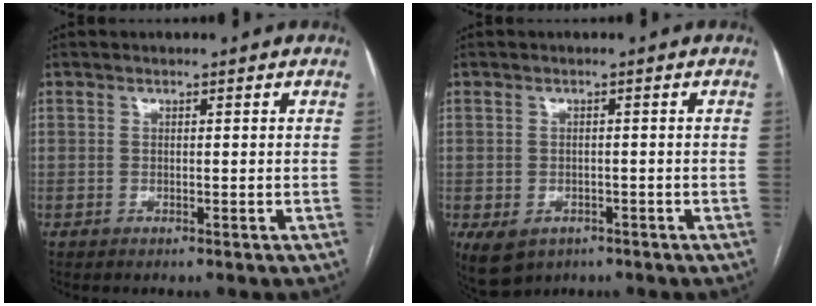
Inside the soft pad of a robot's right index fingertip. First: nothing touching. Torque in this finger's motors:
{"motor_torque": [0.51, -0.39, 0.37, 0.08]}